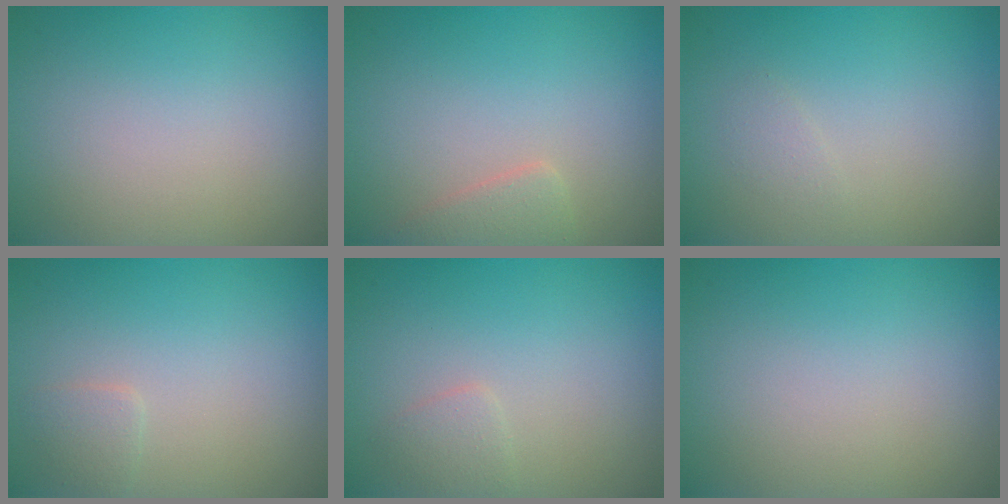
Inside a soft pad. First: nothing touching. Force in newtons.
{"total": 1.7, "press": 1.7, "slide": 0.1}
{"total": 0.7, "press": 0.7, "slide": 0.0}
{"total": 1.0, "press": 1.0, "slide": 0.0}
{"total": 1.1, "press": 1.1, "slide": 0.1}
{"total": 0.0}